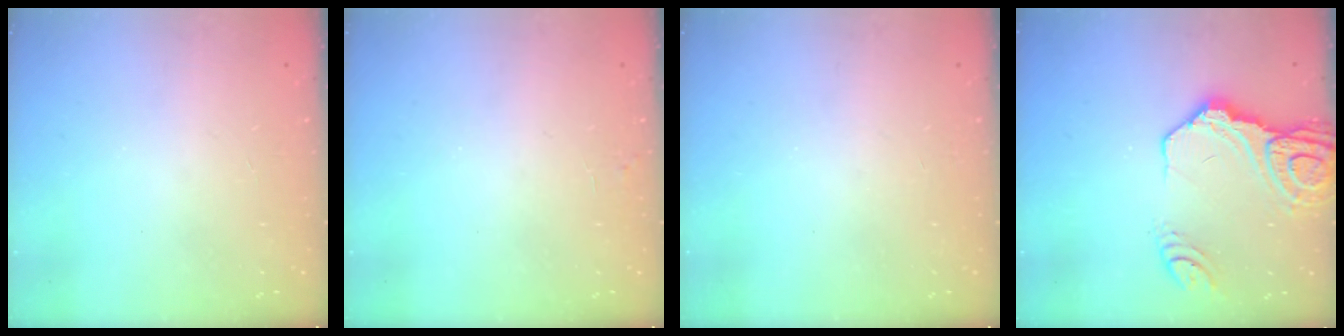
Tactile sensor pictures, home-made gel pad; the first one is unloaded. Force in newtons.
{"total": 1.7, "press": 1.7, "slide": 0.1}
{"total": 0.0}
{"total": 16.4, "press": 16.3, "slide": 1.9}